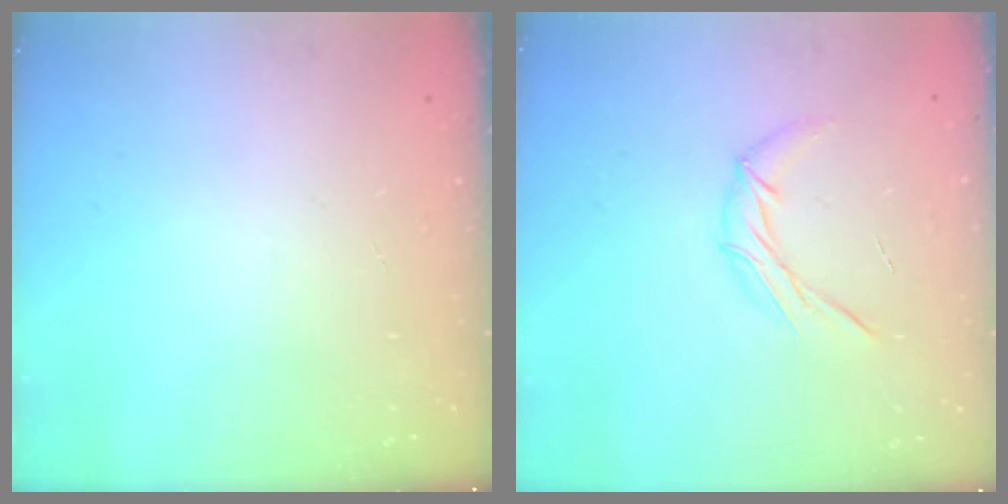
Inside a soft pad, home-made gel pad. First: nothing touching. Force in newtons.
{"total": 7.3, "press": 7.3, "slide": 0.5}